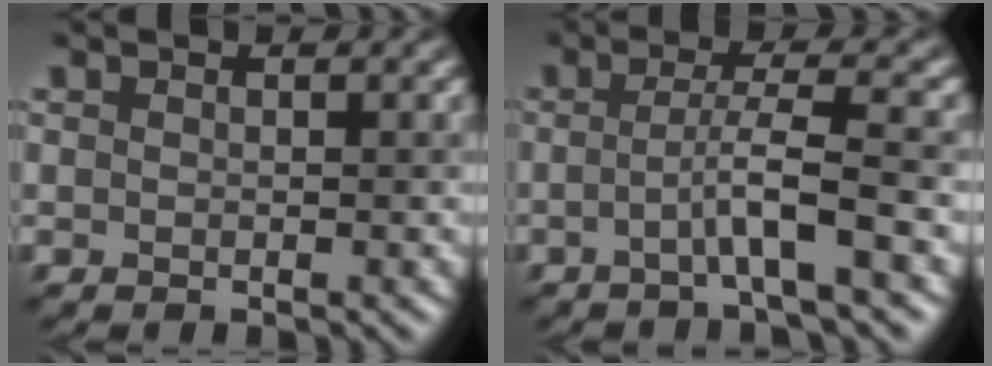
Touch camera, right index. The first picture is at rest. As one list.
[{"total": 4.0, "force": [-1.2, 0.2, 3.8], "torque": [-0.063, 0.007, -0.028]}]